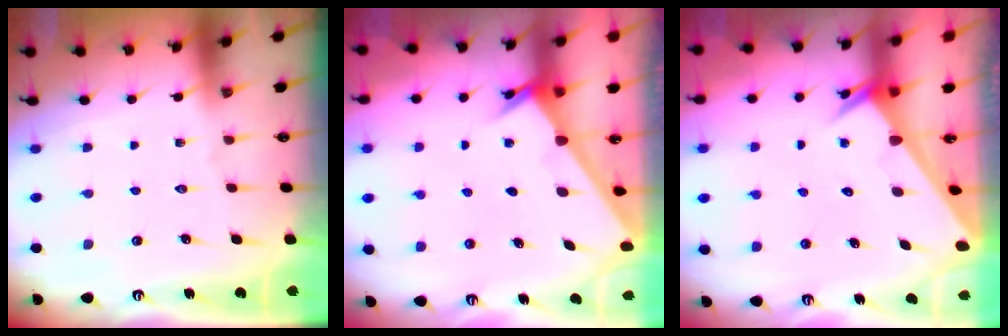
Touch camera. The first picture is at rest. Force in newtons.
{"total": 2.4, "press": 2.4, "slide": 0.2}
{"total": 2.5, "press": 2.5, "slide": 0.0}